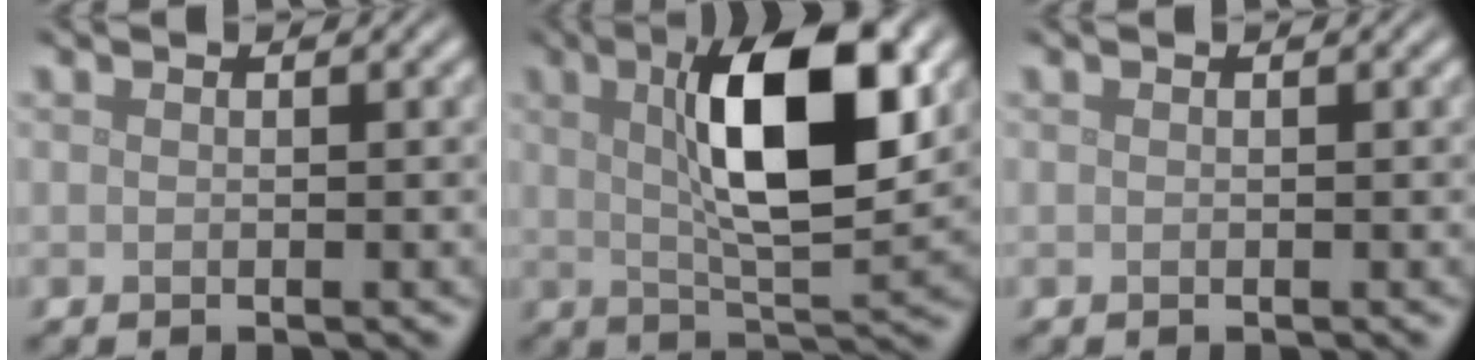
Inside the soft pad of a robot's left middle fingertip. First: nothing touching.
{"total": 10.3, "force": [2.7, 3.1, 9.5], "torque": [-0.150, 0.007, 0.044]}
{"total": 0.0}